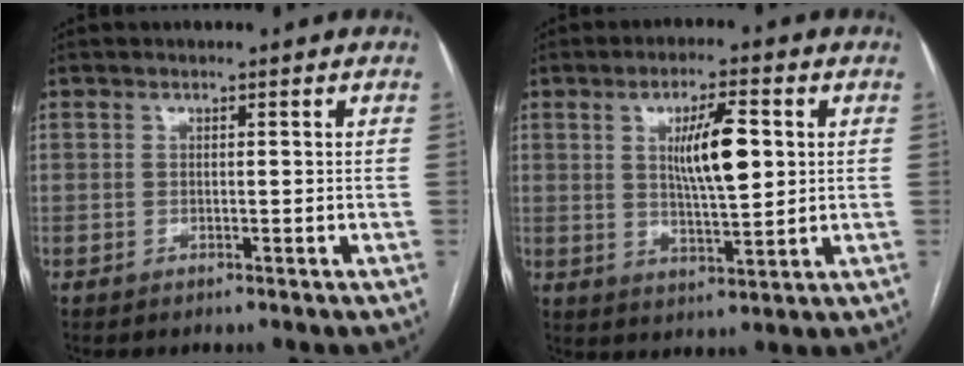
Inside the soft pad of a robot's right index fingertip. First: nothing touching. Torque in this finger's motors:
{"motor_torque": [0.47, -0.08, 0.41, 0.10]}